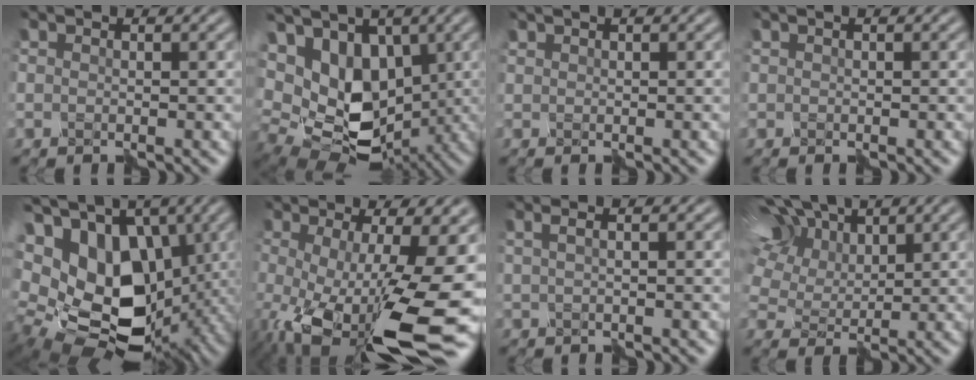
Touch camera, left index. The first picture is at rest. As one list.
[{"total": 11.7, "force": [0.7, 8.3, 8.2], "torque": [-0.170, -0.019, 0.027]}, {"total": 0.0}, {"total": 0.0}, {"total": 19.0, "force": [1.4, 13.2, 13.5], "torque": [-0.279, 0.006, 0.048]}, {"total": 14.2, "force": [-4.9, 4.9, 12.3], "torque": [-0.230, -0.042, -0.066]}, {"total": 2.6, "force": [0.9, 1.0, 2.2], "torque": [-0.019, 0.024, -0.006]}, {"total": 9.4, "force": [4.9, 4.9, 6.4], "torque": [-0.155, 0.032, 0.077]}]